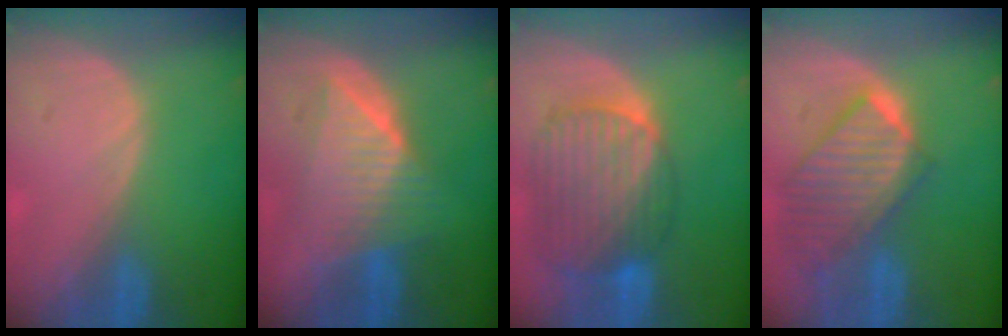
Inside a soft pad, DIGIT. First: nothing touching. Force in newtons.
{"total": 7.7, "press": 7.7, "slide": 0.3}
{"total": 10.7, "press": 9.1, "slide": 5.5}
{"total": 9.9, "press": 8.6, "slide": 4.8}